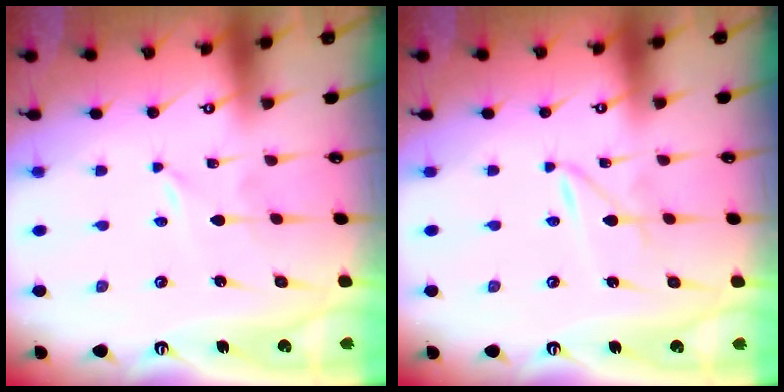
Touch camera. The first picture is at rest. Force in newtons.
{"total": 2.3, "press": 2.3, "slide": 0.2}